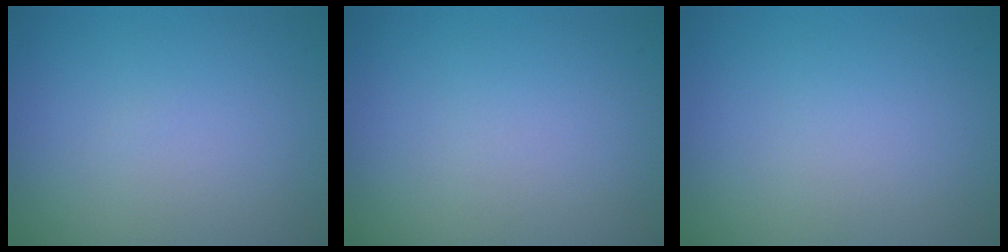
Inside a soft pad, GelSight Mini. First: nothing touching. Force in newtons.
{"total": 0.0}
{"total": 0.0}